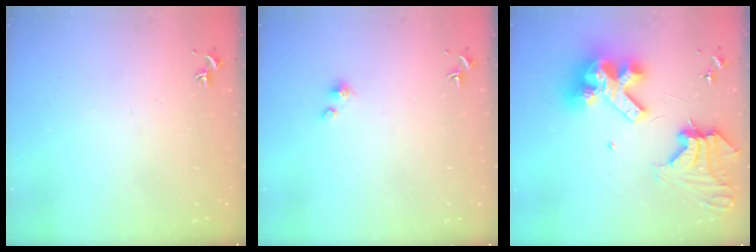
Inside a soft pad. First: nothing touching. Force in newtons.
{"total": 2.2, "press": 2.2, "slide": 0.2}
{"total": 20.0, "press": 19.9, "slide": 2.4}